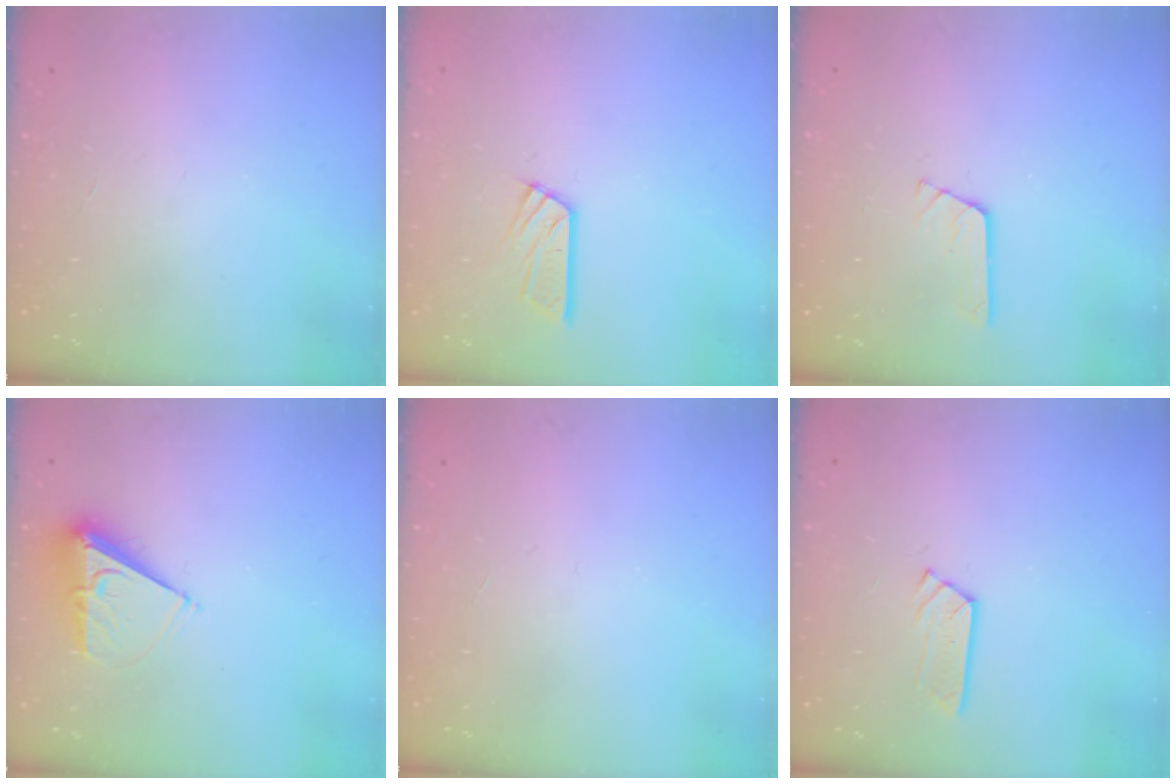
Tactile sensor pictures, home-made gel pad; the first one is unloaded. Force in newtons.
{"total": 9.0, "press": 9.0, "slide": 0.8}
{"total": 3.4, "press": 3.4, "slide": 0.2}
{"total": 7.0, "press": 7.0, "slide": 0.7}
{"total": 0.0}
{"total": 3.5, "press": 3.5, "slide": 0.1}